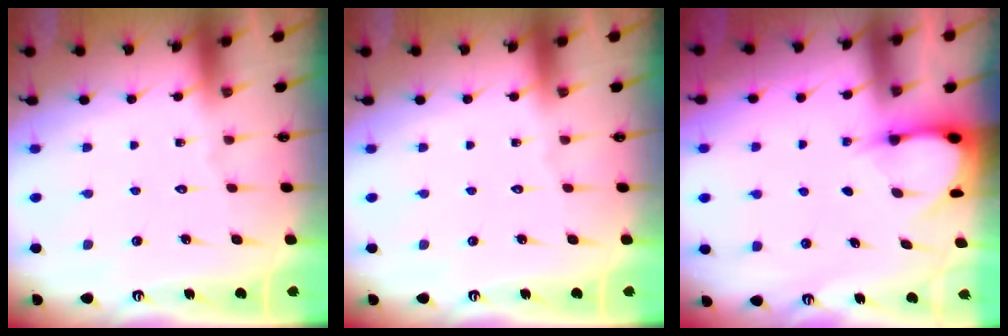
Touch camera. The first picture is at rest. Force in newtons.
{"total": 0.0}
{"total": 3.3, "press": 3.3, "slide": 0.3}